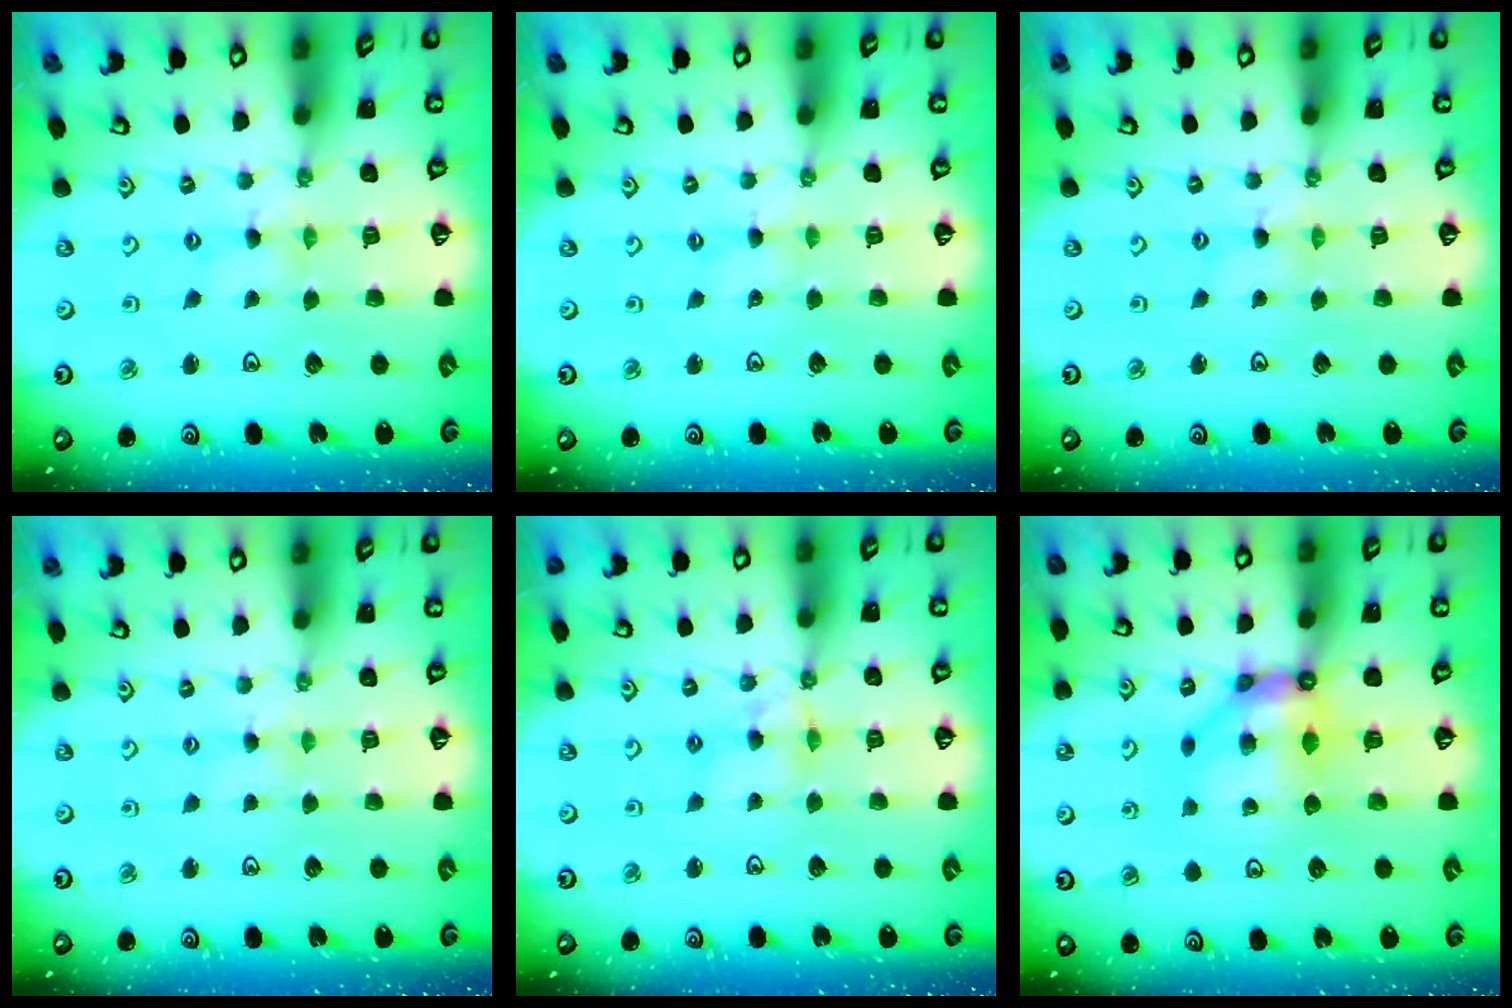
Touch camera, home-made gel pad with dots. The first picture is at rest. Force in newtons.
{"total": 1.2, "press": 1.1, "slide": 0.3}
{"total": 0.7, "press": 0.7, "slide": 0.2}
{"total": 1.9, "press": 1.9, "slide": 0.4}
{"total": 6.3, "press": 6.3, "slide": 0.5}
{"total": 9.4, "press": 9.4, "slide": 0.6}